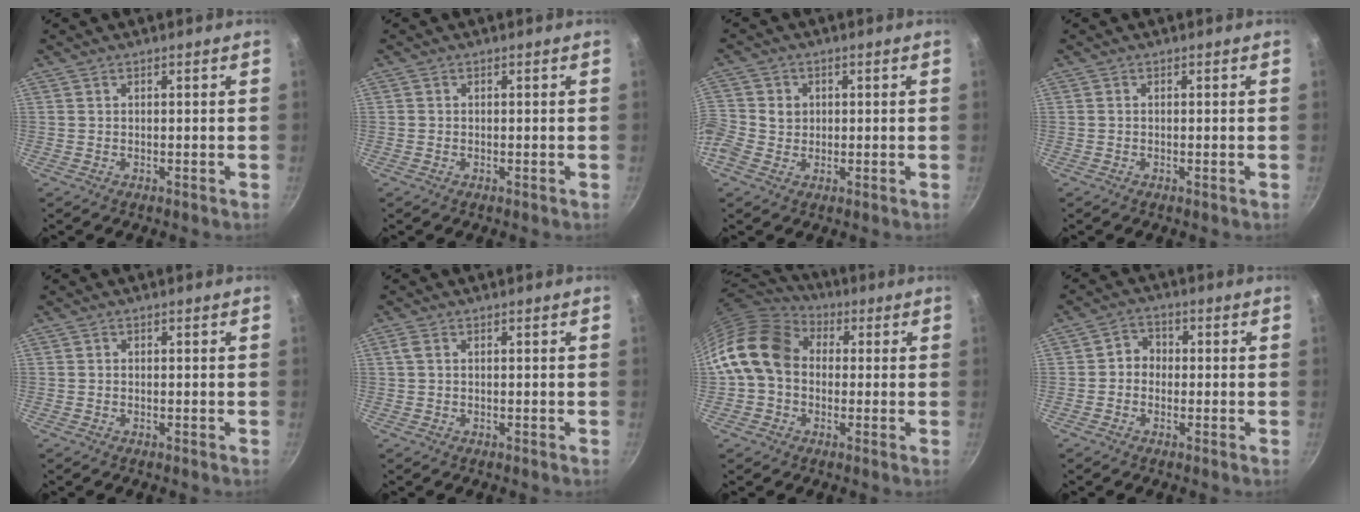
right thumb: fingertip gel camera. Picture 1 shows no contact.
{"total": 0.0}
{"total": 7.5, "force": [-0.2, 6.8, 3.0], "torque": [-0.070, 0.017, -0.014]}
{"total": 0.6, "force": [-0.2, 0.1, 0.5], "torque": [-0.010, 0.001, -0.006]}
{"total": 0.0}
{"total": 1.3, "force": [0.4, 0.7, 1.1], "torque": [-0.023, 0.003, 0.007]}
{"total": 14.7, "force": [0.9, 11.6, 9.0], "torque": [-0.140, 0.031, 0.000]}
{"total": 3.6, "force": [-0.4, 3.2, 1.6], "torque": [-0.002, 0.012, -0.017]}